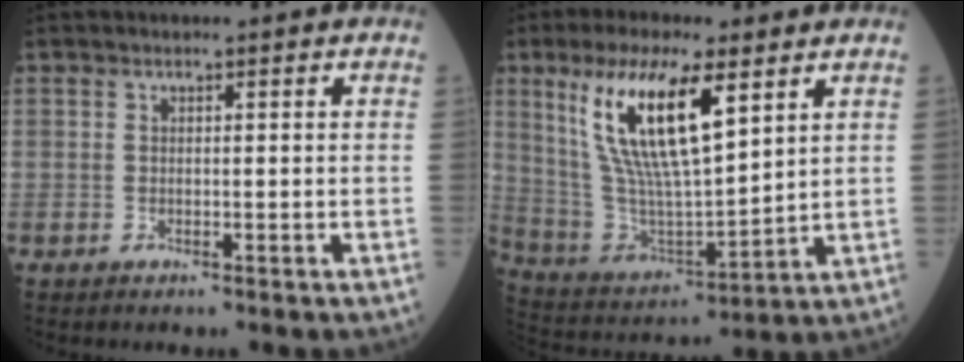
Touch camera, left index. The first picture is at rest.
{"total": 15.8, "force": [7.3, 3.6, 13.5], "torque": [-0.275, 0.003, 0.143]}